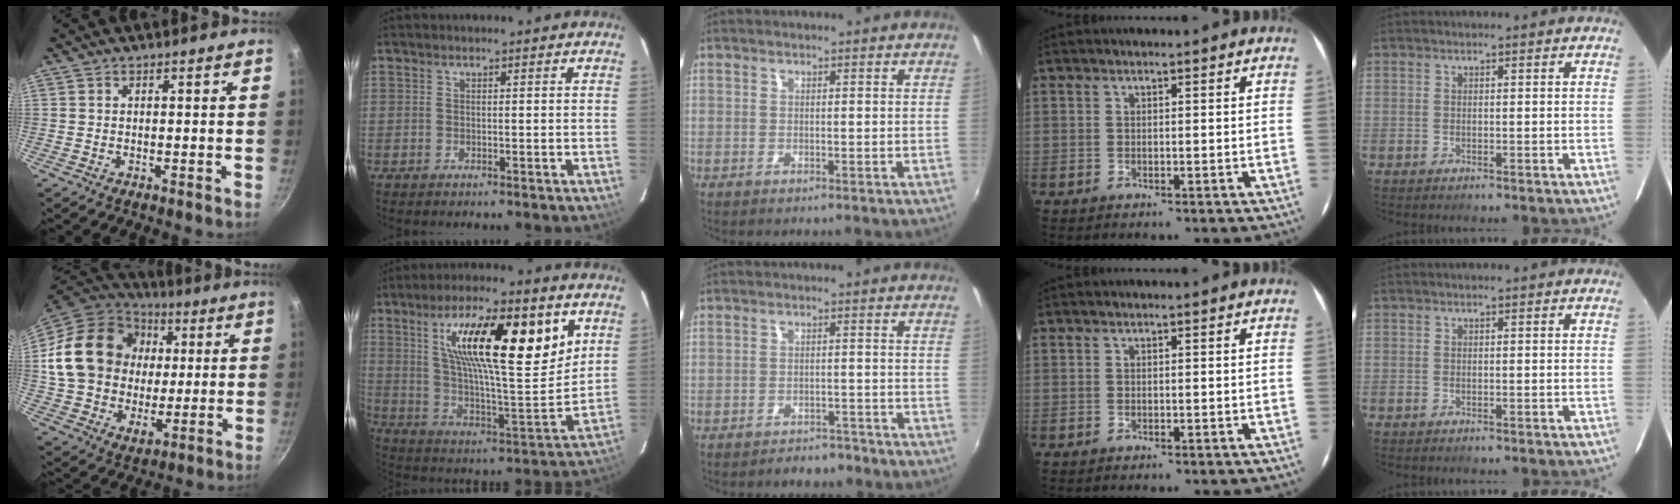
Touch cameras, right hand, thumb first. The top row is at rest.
{"thumb": {"total": 24.8, "force": [3.9, 19.5, 14.9], "torque": [-0.245, 0.012, 0.067]}, "index": {"total": 25.0, "force": [10.2, 7.0, 21.7], "torque": [-0.352, 0.013, 0.172]}, "middle": {"total": 4.7, "force": [-4.1, 2.1, 1.0], "torque": [-0.027, 0.002, -0.051]}}